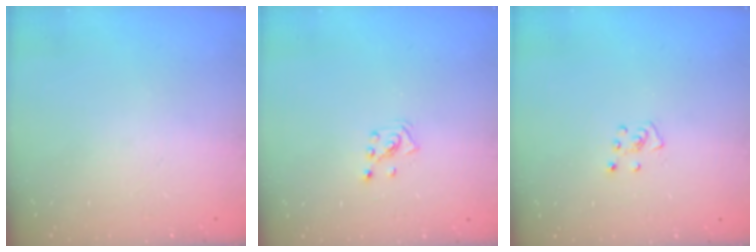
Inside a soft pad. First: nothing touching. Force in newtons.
{"total": 2.6, "press": 2.6, "slide": 0.5}
{"total": 4.3, "press": 4.2, "slide": 0.4}